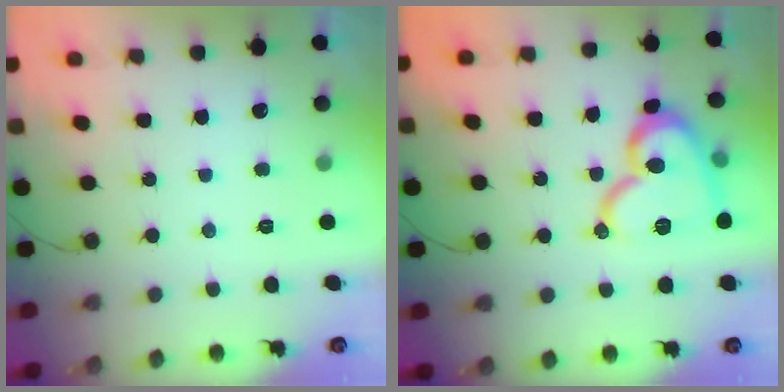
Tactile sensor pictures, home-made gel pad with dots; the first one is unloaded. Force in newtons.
{"total": 17.1, "press": 17.0, "slide": 0.9}